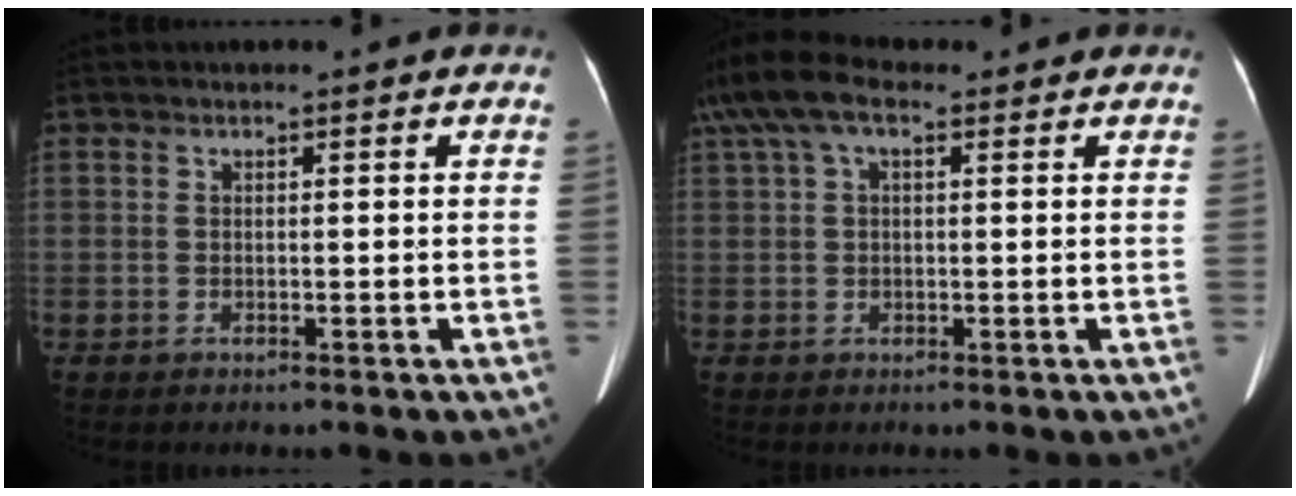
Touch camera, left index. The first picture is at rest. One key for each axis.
{"total": 9.7, "fx": 5.5, "fy": 4.5, "fz": 6.6, "tx": -0.148, "ty": 0.054, "tz": 0.103}